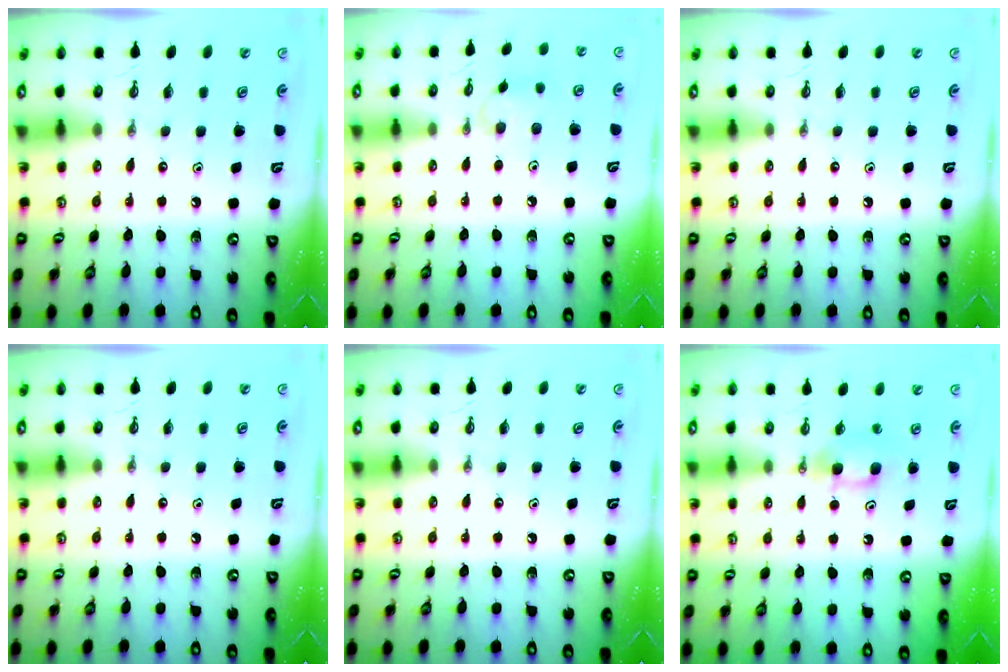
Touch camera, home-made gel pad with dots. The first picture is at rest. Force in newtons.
{"total": 5.7, "press": 5.7, "slide": 0.6}
{"total": 0.0}
{"total": 0.0}
{"total": 0.0}
{"total": 5.2, "press": 5.2, "slide": 0.2}